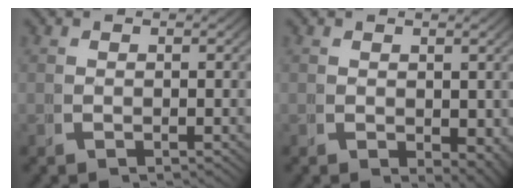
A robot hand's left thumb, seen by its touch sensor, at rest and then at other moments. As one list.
[{"total": 2.8, "force": [0.1, 1.8, 2.1], "torque": [-0.030, -0.021, 0.017]}]